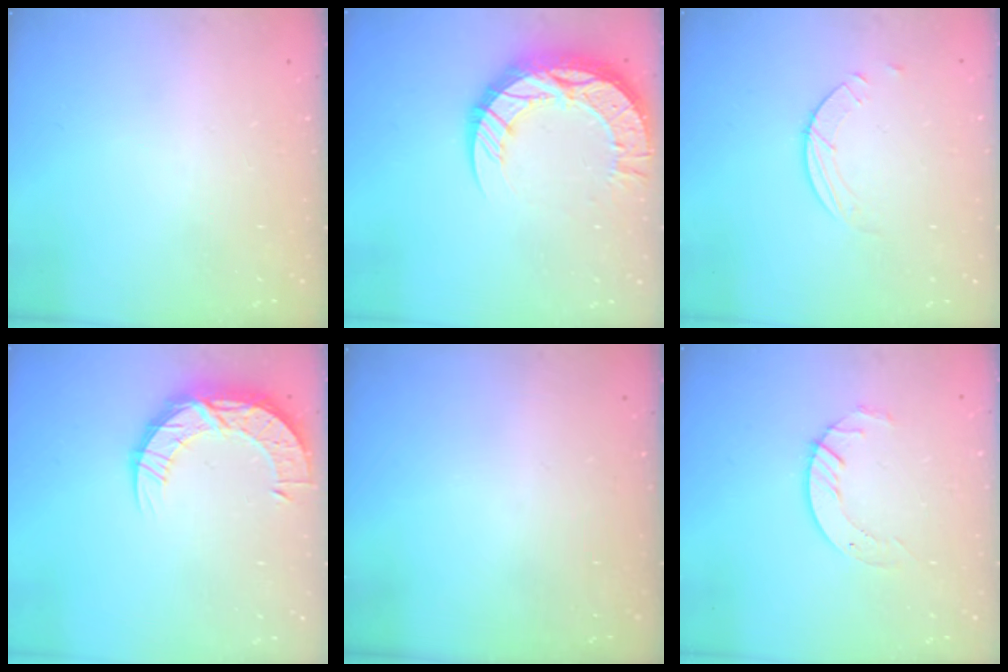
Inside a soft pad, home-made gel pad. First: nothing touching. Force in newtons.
{"total": 18.2, "press": 18.2, "slide": 1.4}
{"total": 2.5, "press": 2.4, "slide": 0.2}
{"total": 12.8, "press": 12.8, "slide": 0.9}
{"total": 0.0}
{"total": 5.7, "press": 5.7, "slide": 0.4}